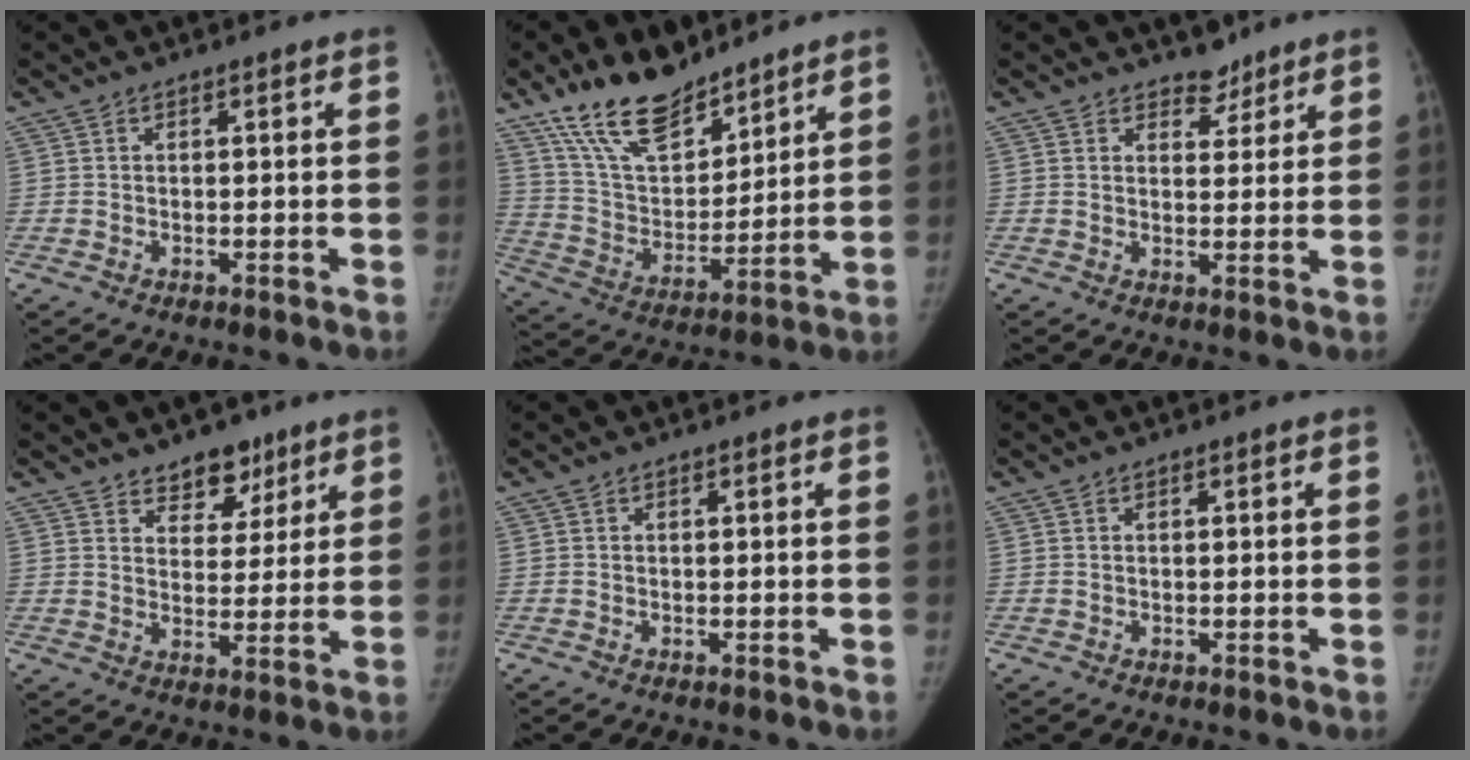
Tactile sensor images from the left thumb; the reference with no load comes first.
{"total": 17.7, "force": [13.4, 7.4, 8.9], "torque": [-0.120, -0.069, 0.251]}
{"total": 3.5, "force": [2.9, 2.0, 0.4], "torque": [0.018, -0.021, 0.042]}
{"total": 7.2, "force": [5.2, 4.3, 2.5], "torque": [0.000, -0.031, 0.081]}
{"total": 0.0}
{"total": 0.0}